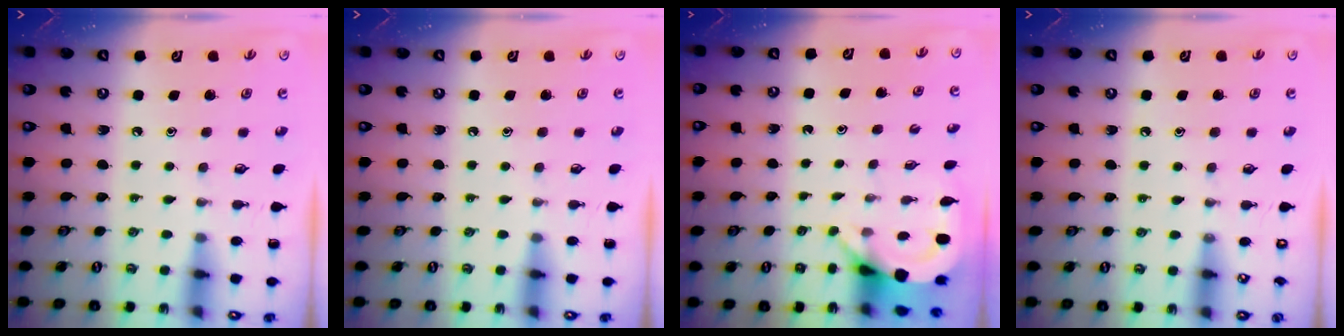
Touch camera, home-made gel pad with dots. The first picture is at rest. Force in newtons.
{"total": 0.0}
{"total": 3.9, "press": 3.9, "slide": 0.3}
{"total": 4.1, "press": 4.1, "slide": 0.6}